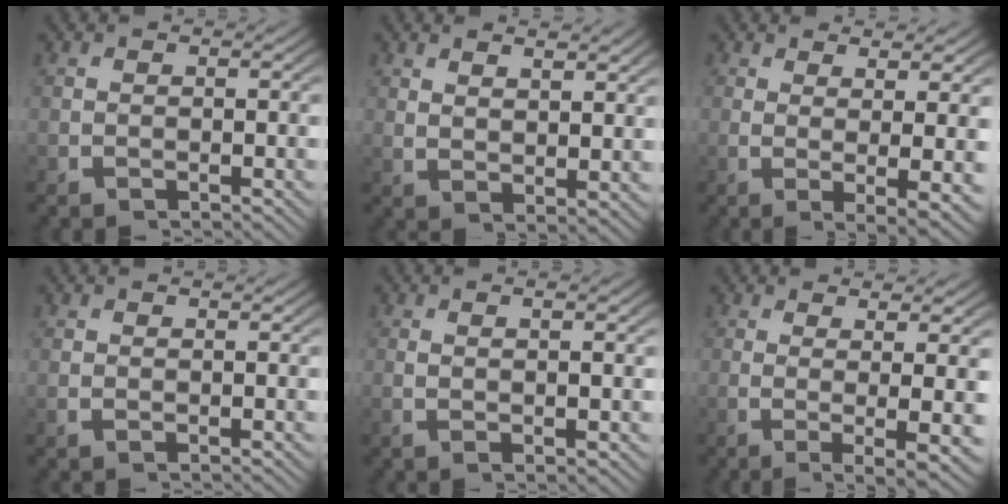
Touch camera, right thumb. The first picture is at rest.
{"total": 2.6, "force": [2.1, 0.5, 1.4], "torque": [-0.026, -0.006, 0.047]}
{"total": 6.0, "force": [-0.3, 1.4, 5.8], "torque": [-0.092, -0.022, 0.009]}
{"total": 0.7, "force": [0.5, -0.1, 0.5], "torque": [-0.013, -0.002, 0.013]}
{"total": 2.4, "force": [0.6, 0.1, 2.3], "torque": [-0.044, -0.003, 0.017]}
{"total": 6.9, "force": [-1.4, 1.4, 6.6], "torque": [-0.104, -0.019, -0.009]}